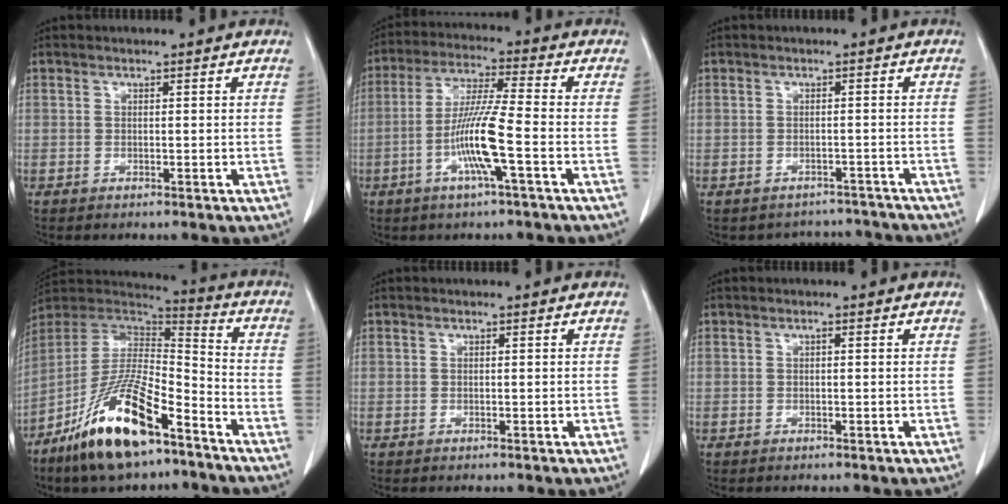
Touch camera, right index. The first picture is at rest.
{"total": 10.0, "force": [-3.1, -0.3, 9.5], "torque": [-0.186, -0.005, -0.063]}
{"total": 5.1, "force": [-4.5, 2.1, -1.0], "torque": [0.018, 0.027, -0.051]}
{"total": 18.4, "force": [-11.6, 4.6, 13.5], "torque": [-0.271, -0.013, -0.212]}
{"total": 0.0}
{"total": 0.0}